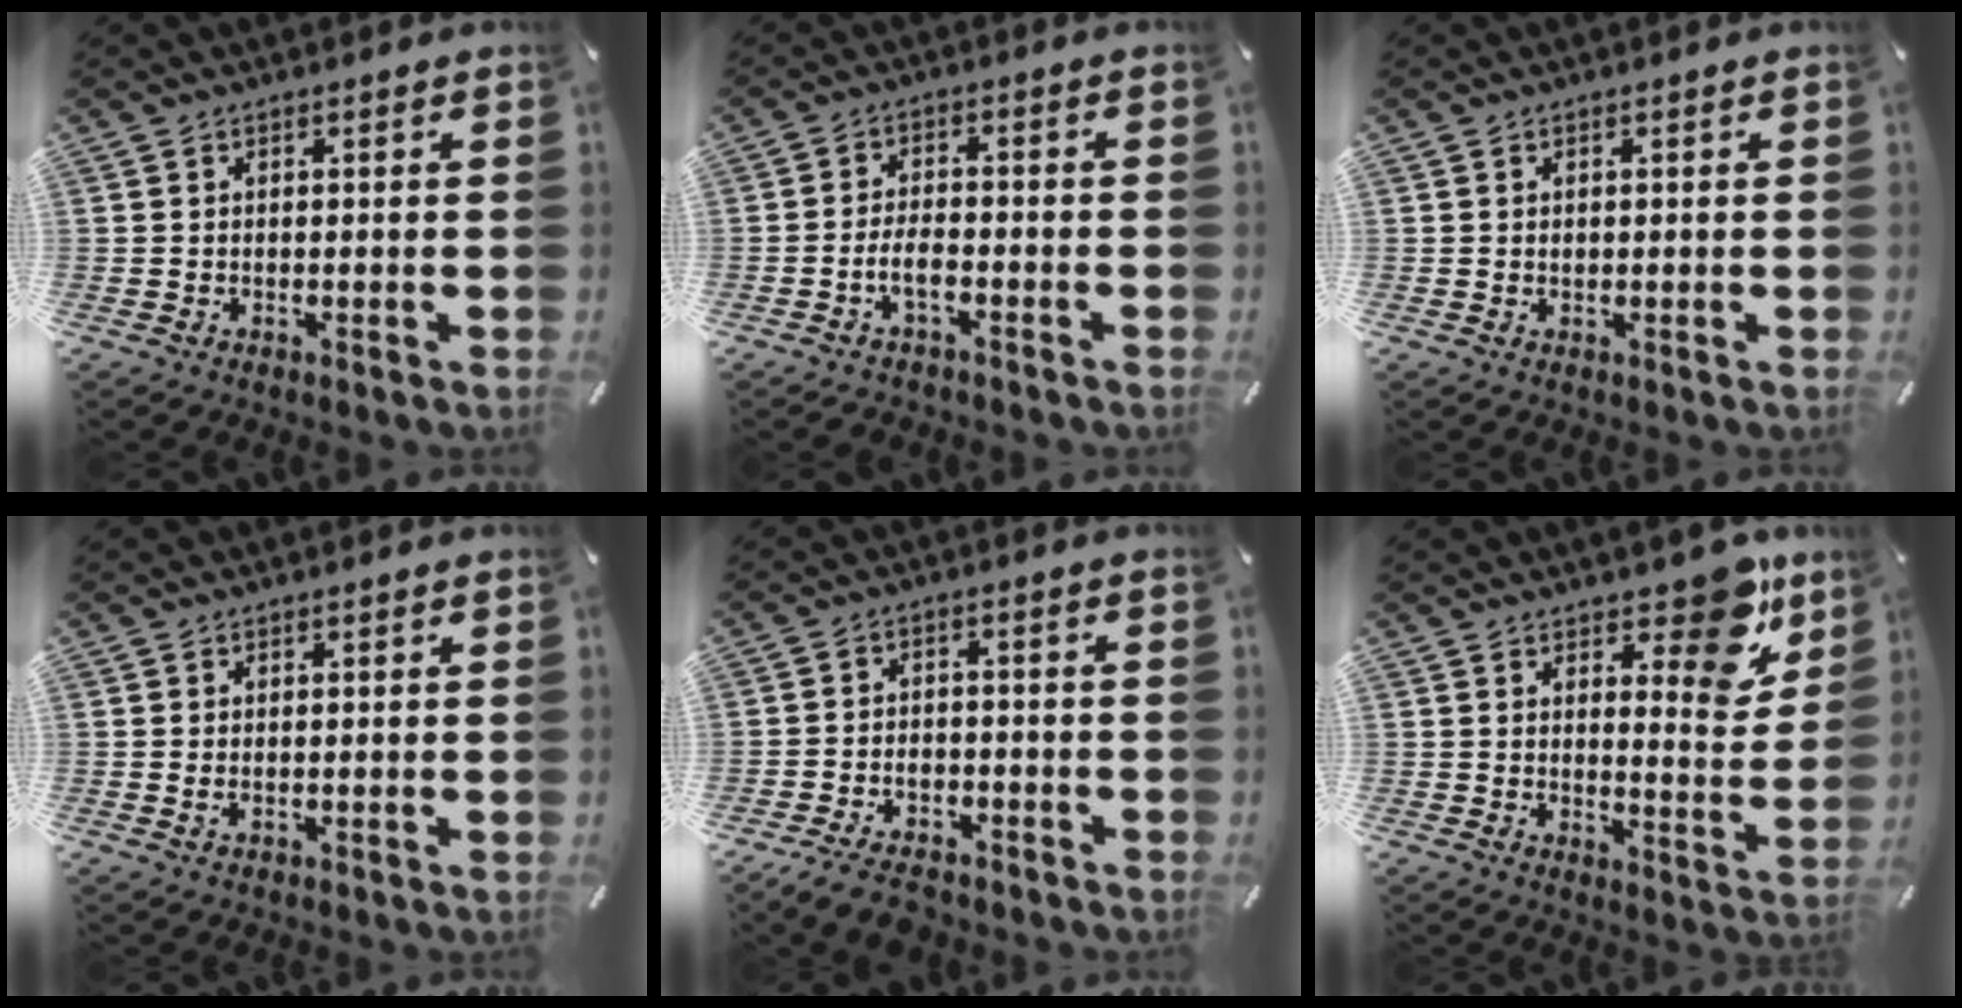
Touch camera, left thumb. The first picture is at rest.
{"total": 4.6, "force": [-2.5, 2.0, 3.4], "torque": [-0.068, 0.012, -0.048]}
{"total": 0.5, "force": [0.1, 0.5, 0.3], "torque": [-0.005, 0.002, 0.001]}
{"total": 1.0, "force": [0.1, 0.4, 0.9], "torque": [-0.010, -0.002, 0.000]}
{"total": 5.9, "force": [-4.7, 2.7, 2.4], "torque": [-0.044, 0.022, -0.088]}
{"total": 11.7, "force": [8.3, 5.2, 6.3], "torque": [-0.052, -0.075, 0.140]}